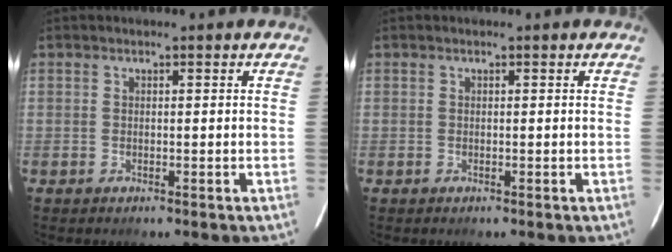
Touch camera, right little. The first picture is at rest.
{"total": 0.0}